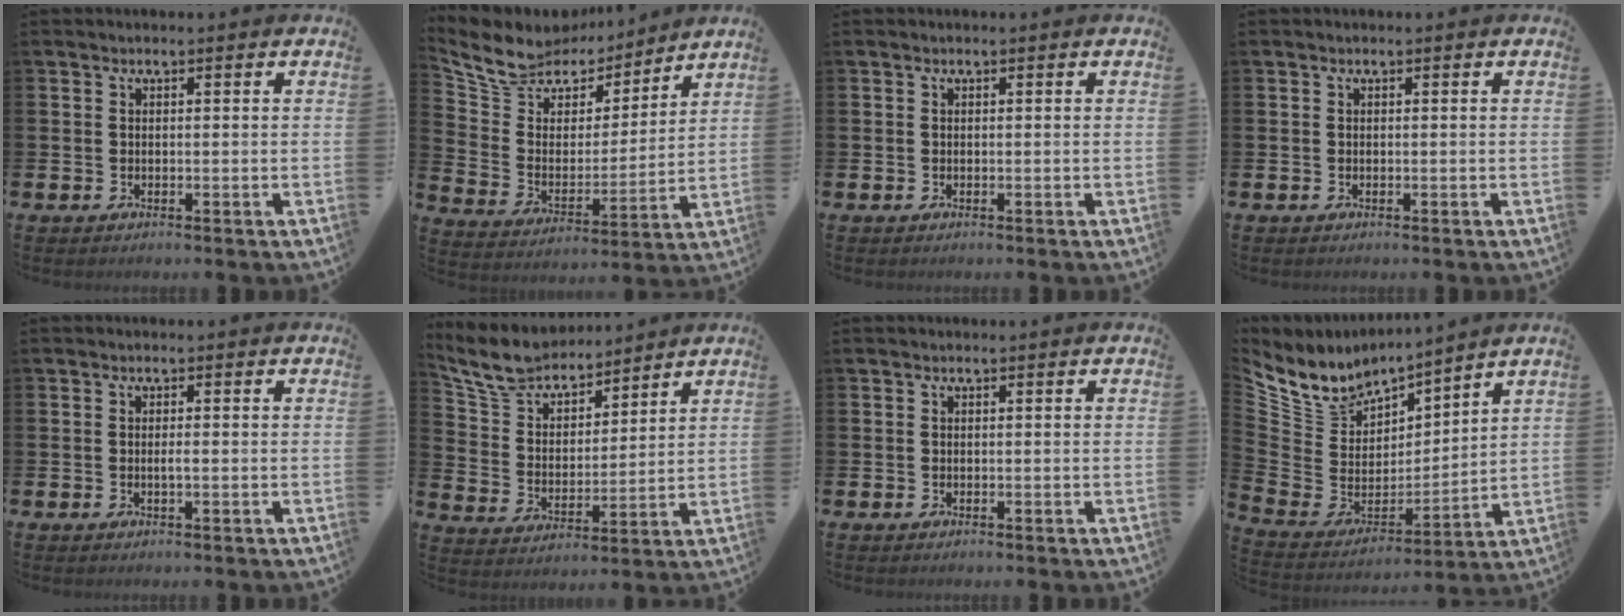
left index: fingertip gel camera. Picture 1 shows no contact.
{"total": 8.8, "force": [7.9, 3.8, 0.8], "torque": [-0.071, -0.060, 0.142]}
{"total": 0.0}
{"total": 0.0}
{"total": 0.6, "force": [-0.1, 0.0, 0.6], "torque": [-0.012, -0.003, 0.000]}
{"total": 8.3, "force": [7.7, 2.5, 1.8], "torque": [-0.074, -0.046, 0.140]}
{"total": 0.0}
{"total": 7.5, "force": [7.1, 2.4, -0.7], "torque": [-0.041, -0.070, 0.129]}